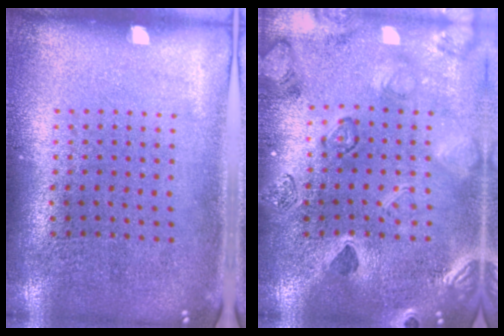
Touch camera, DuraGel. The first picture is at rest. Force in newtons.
{"total": 2.5, "press": 2.4, "slide": 0.5}